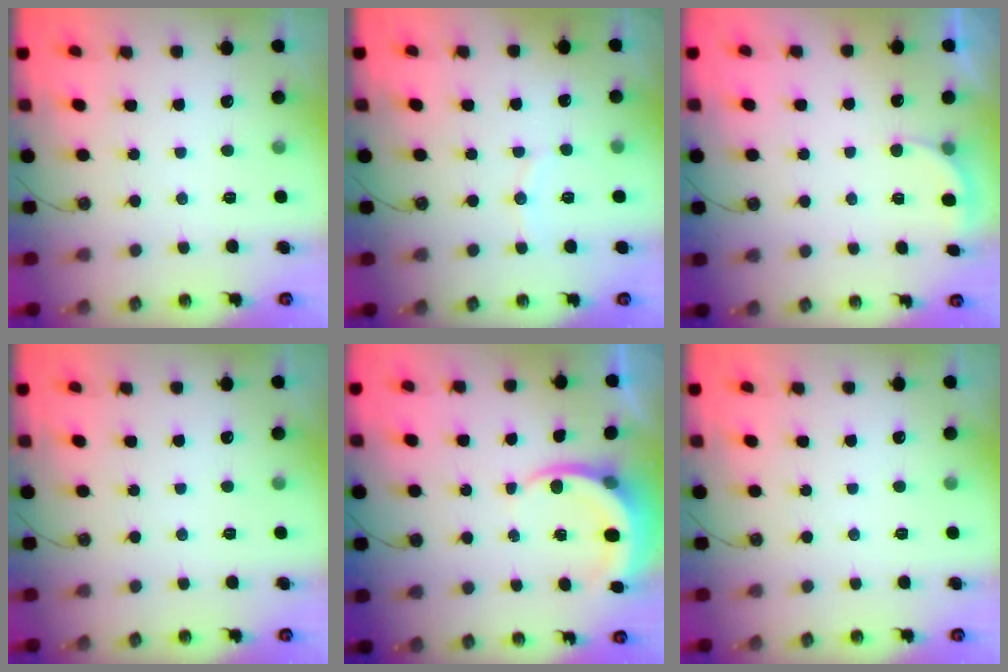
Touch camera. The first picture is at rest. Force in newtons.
{"total": 4.9, "press": 4.8, "slide": 0.9}
{"total": 2.1, "press": 2.0, "slide": 0.6}
{"total": 0.0}
{"total": 5.3, "press": 5.3, "slide": 0.4}
{"total": 0.0}